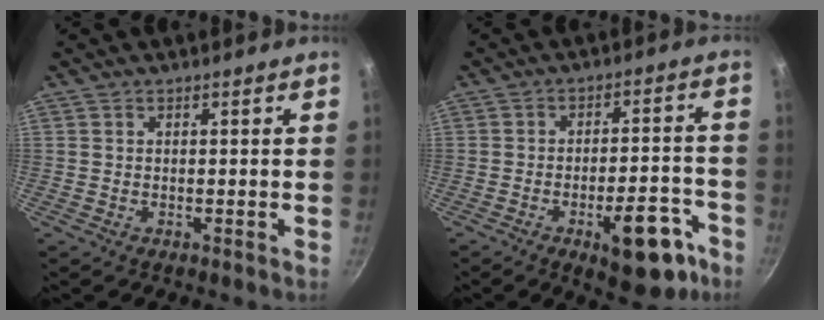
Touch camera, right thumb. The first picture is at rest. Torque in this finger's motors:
{"motor_torque": [3.13, 1.88, 0.94, -0.78, 0.09]}